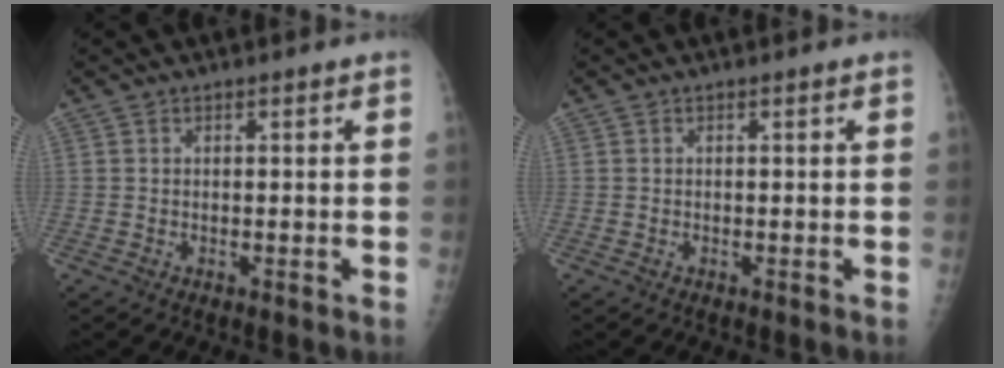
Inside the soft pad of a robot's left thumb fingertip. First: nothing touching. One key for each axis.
{"total": 0.0}